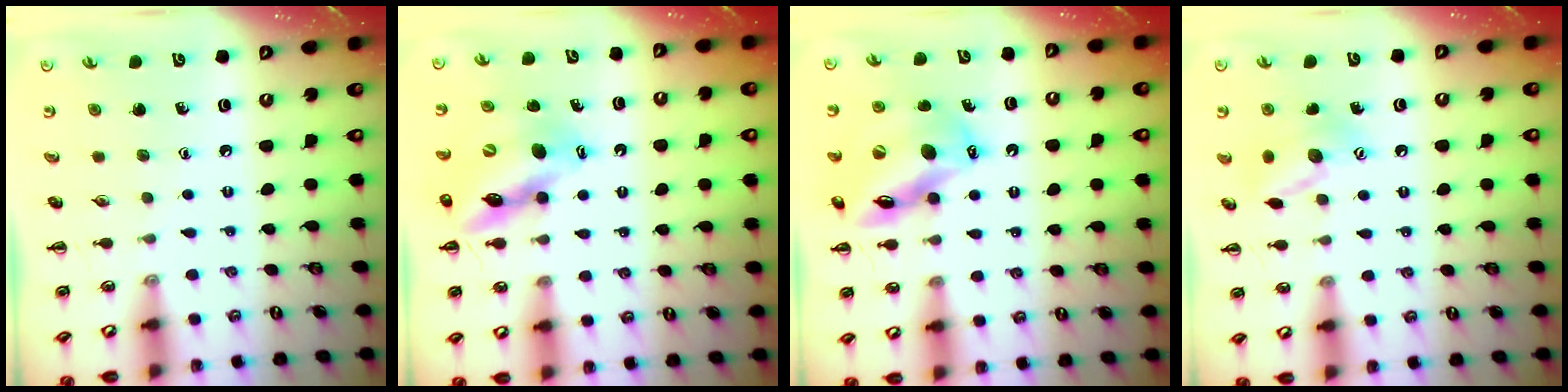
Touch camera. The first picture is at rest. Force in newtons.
{"total": 13.6, "press": 13.0, "slide": 3.9}
{"total": 15.5, "press": 14.9, "slide": 4.2}
{"total": 11.6, "press": 11.6, "slide": 0.8}